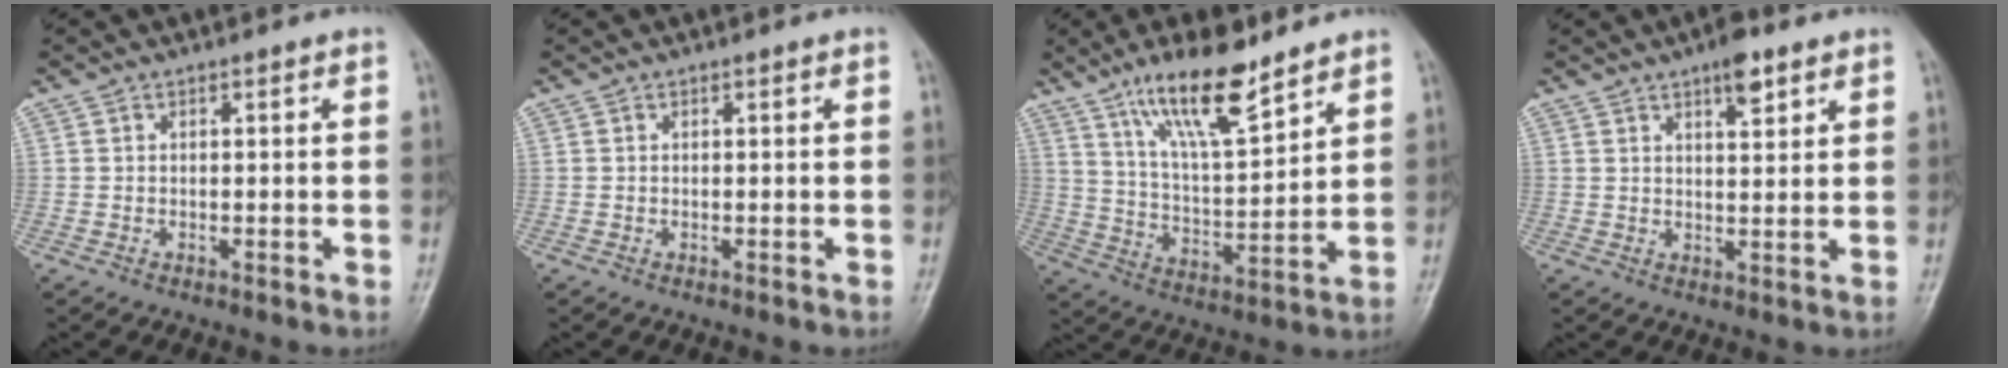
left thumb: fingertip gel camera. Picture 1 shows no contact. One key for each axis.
{"total": 0.0}
{"total": 14.8, "fx": 10.3, "fy": 4.0, "fz": 9.8, "tx": -0.152, "ty": -0.060, "tz": 0.191}
{"total": 5.6, "fx": 3.4, "fy": 2.0, "fz": 3.9, "tx": -0.046, "ty": -0.017, "tz": 0.048}